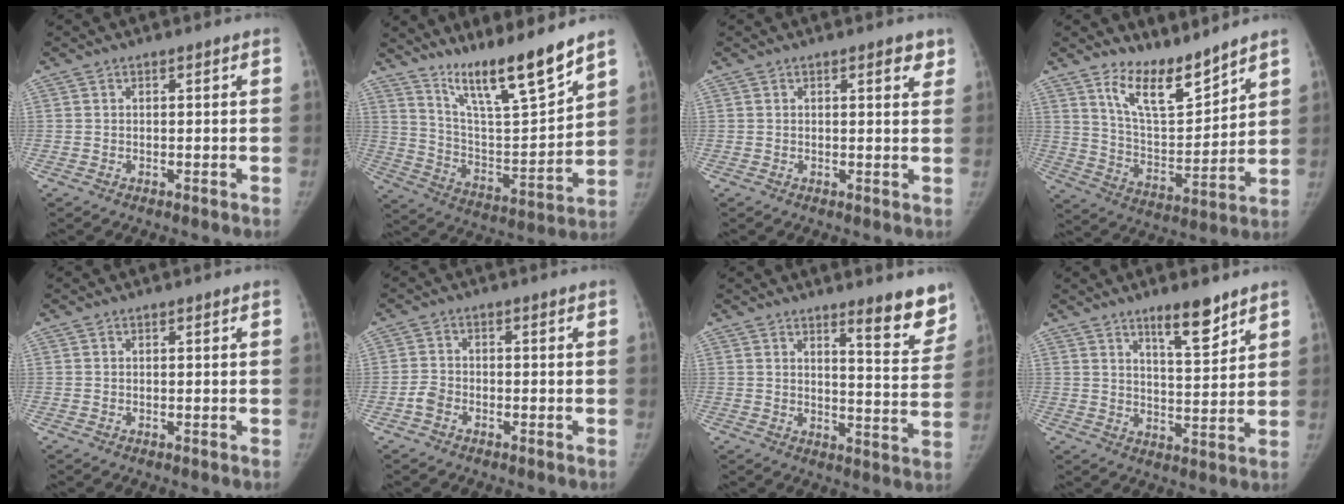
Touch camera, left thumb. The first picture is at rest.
{"total": 16.3, "force": [12.8, 1.5, 10.0], "torque": [-0.143, -0.084, 0.233]}
{"total": 2.8, "force": [1.8, 0.9, 2.0], "torque": [-0.013, -0.009, 0.020]}
{"total": 11.4, "force": [9.3, 3.4, 5.8], "torque": [-0.074, -0.077, 0.179]}
{"total": 0.0}
{"total": 2.5, "force": [-1.4, 1.6, 1.2], "torque": [-0.021, 0.009, -0.030]}
{"total": 10.1, "force": [7.4, 1.9, 6.5], "torque": [-0.050, -0.057, 0.099]}
{"total": 8.2, "force": [5.9, 1.9, 5.3], "torque": [-0.068, -0.046, 0.097]}